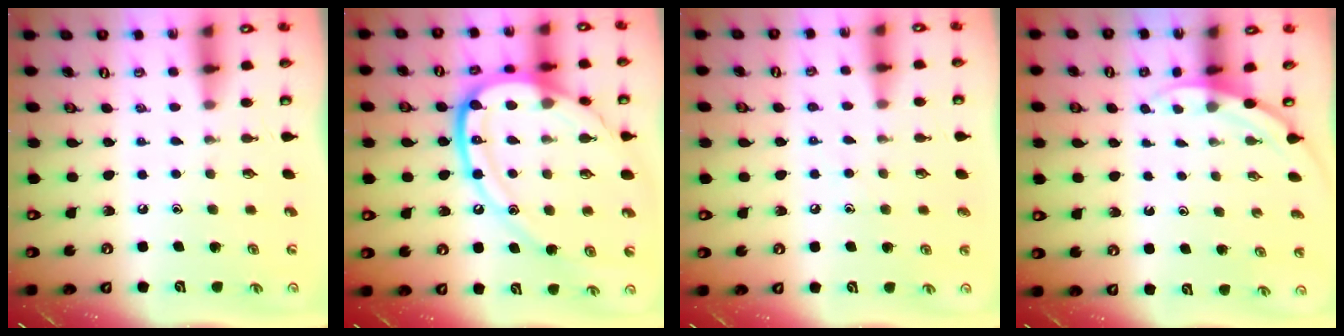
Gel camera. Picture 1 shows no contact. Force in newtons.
{"total": 22.2, "press": 22.0, "slide": 2.2}
{"total": 6.1, "press": 6.0, "slide": 0.7}
{"total": 2.6, "press": 2.6, "slide": 0.1}